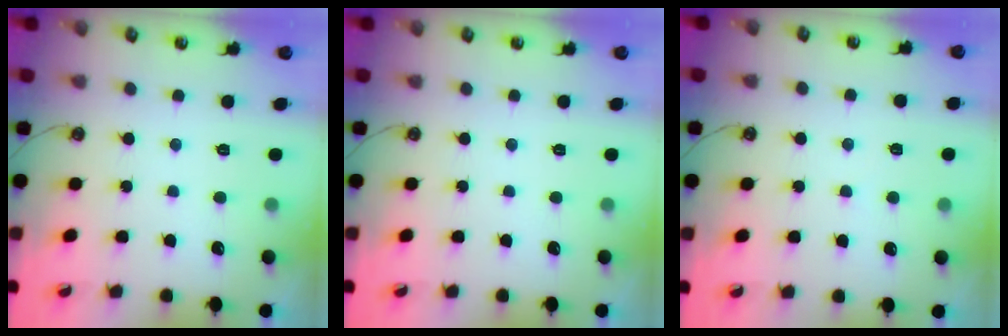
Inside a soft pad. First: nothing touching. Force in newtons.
{"total": 0.0}
{"total": 2.9, "press": 2.9, "slide": 0.3}